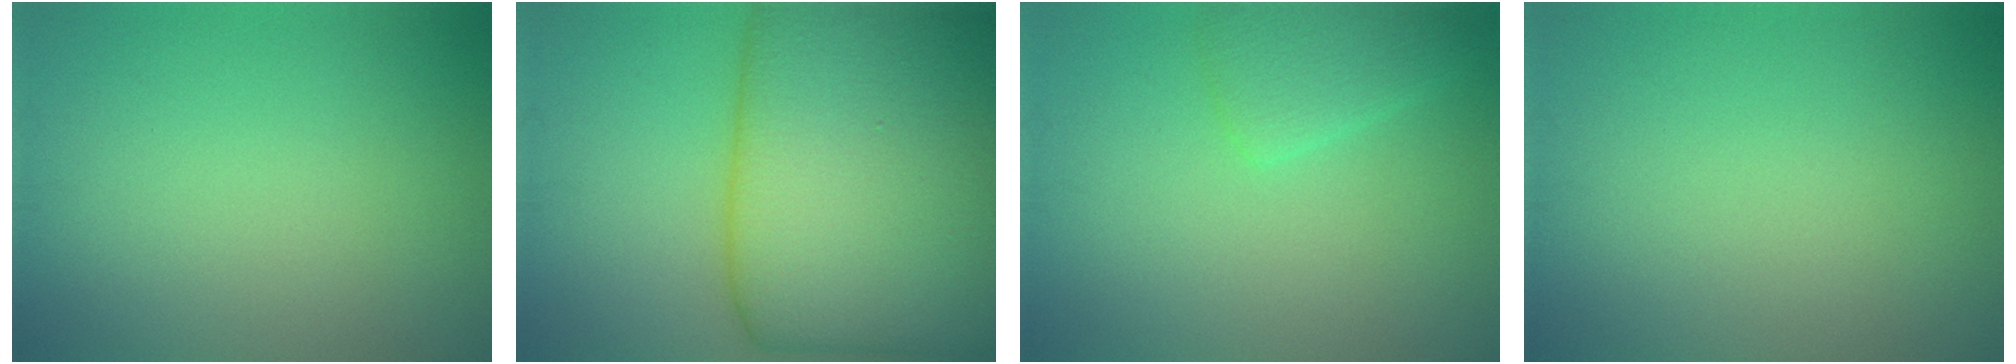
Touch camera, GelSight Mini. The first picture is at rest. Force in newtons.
{"total": 16.0, "press": 16.0, "slide": 0.6}
{"total": 2.5, "press": 2.5, "slide": 0.0}
{"total": 0.0}